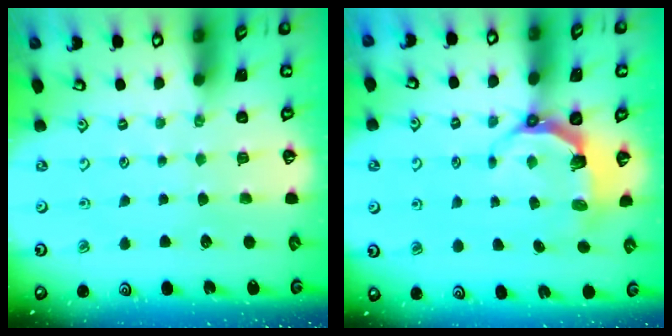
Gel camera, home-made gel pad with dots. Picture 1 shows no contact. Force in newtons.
{"total": 5.5, "press": 3.9, "slide": 3.8}